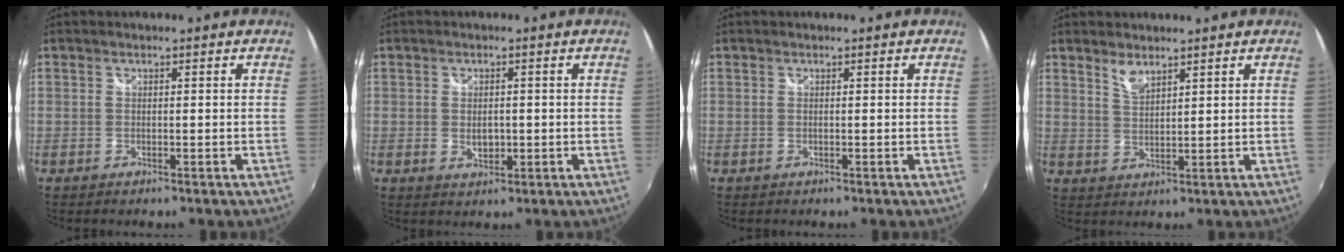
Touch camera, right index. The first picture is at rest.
{"total": 3.0, "force": [-0.3, 2.1, 2.1], "torque": [-0.035, 0.000, -0.002]}
{"total": 0.0}
{"total": 3.2, "force": [2.6, 0.9, 1.7], "torque": [-0.029, -0.001, 0.047]}